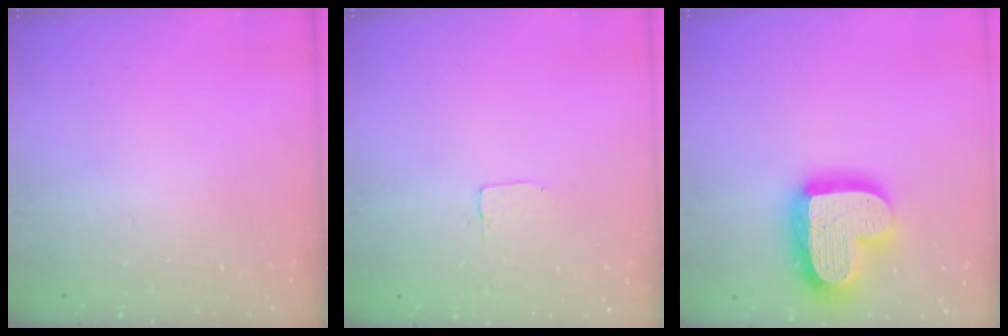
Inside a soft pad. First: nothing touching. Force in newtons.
{"total": 2.0, "press": 2.0, "slide": 0.0}
{"total": 20.7, "press": 20.7, "slide": 1.7}